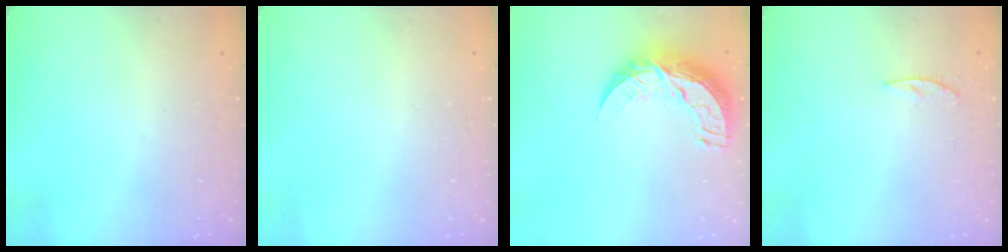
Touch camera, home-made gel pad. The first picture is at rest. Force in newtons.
{"total": 0.0}
{"total": 11.9, "press": 11.9, "slide": 0.8}
{"total": 3.5, "press": 3.5, "slide": 0.4}